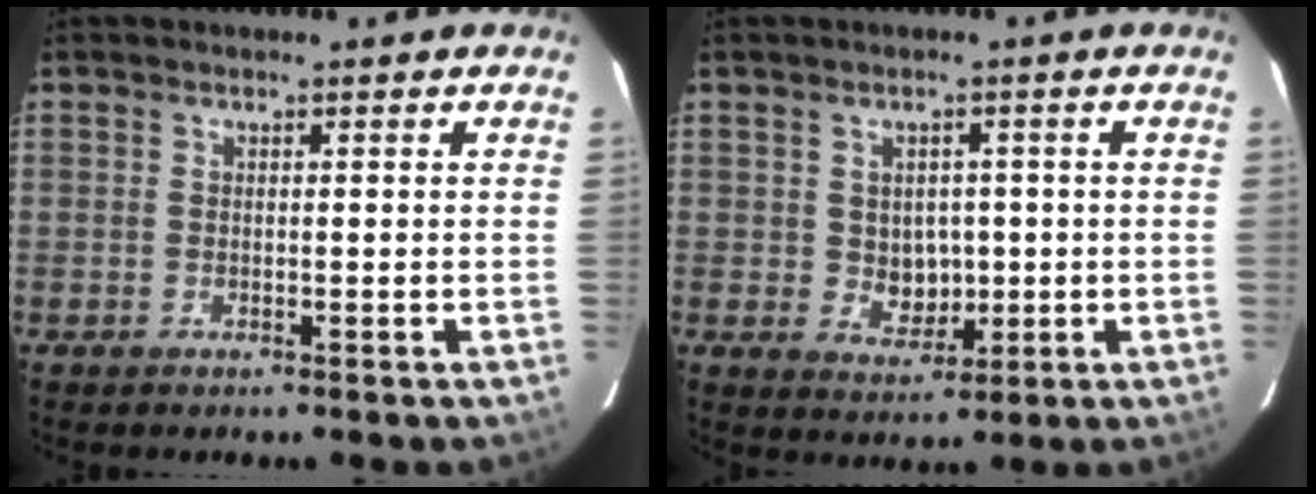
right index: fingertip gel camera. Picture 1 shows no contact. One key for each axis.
{"total": 4.9, "fx": 0.0, "fy": 4.3, "fz": 2.4, "tx": -0.042, "ty": 0.003, "tz": 0.011}